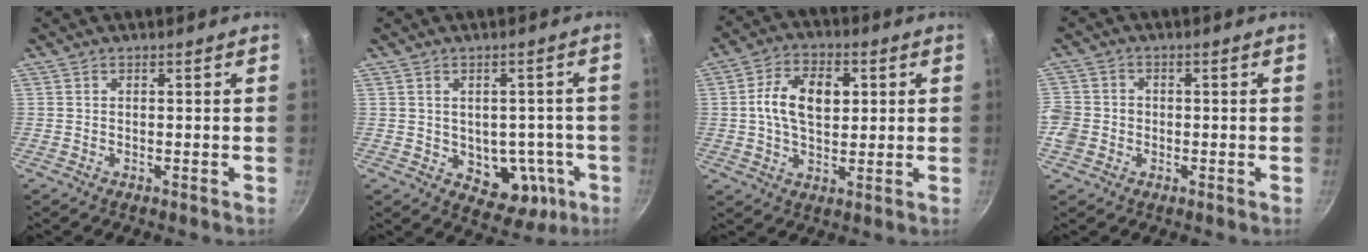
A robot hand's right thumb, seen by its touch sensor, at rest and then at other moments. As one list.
[{"total": 9.5, "force": [-2.4, 6.7, 6.2], "torque": [-0.039, 0.019, -0.016]}, {"total": 11.3, "force": [1.8, 6.9, 8.8], "torque": [-0.140, 0.006, 0.030]}, {"total": 5.8, "force": [-1.2, 5.2, 2.3], "torque": [-0.040, 0.015, -0.022]}]